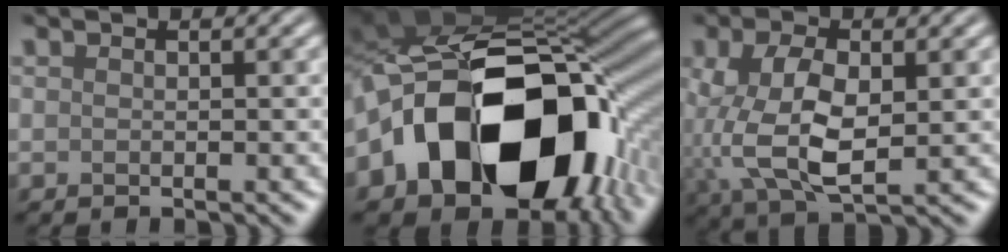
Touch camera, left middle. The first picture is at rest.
{"total": 18.4, "force": [-4.7, 12.6, 12.6], "torque": [-0.222, -0.025, -0.055]}
{"total": 7.3, "force": [-0.2, 3.9, 6.1], "torque": [-0.138, -0.005, 0.002]}